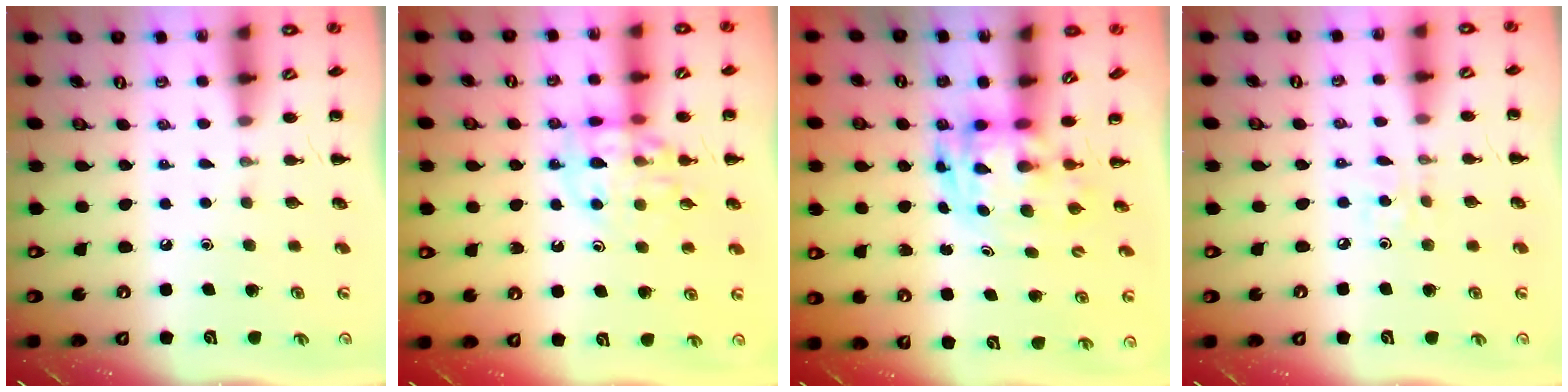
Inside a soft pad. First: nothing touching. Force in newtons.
{"total": 11.8, "press": 11.6, "slide": 2.1}
{"total": 3.5, "press": 3.4, "slide": 0.7}
{"total": 1.8, "press": 1.7, "slide": 0.6}